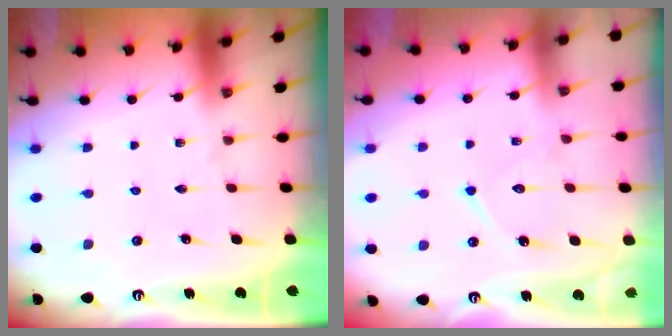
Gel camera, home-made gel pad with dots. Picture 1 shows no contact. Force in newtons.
{"total": 9.8, "press": 9.7, "slide": 0.8}